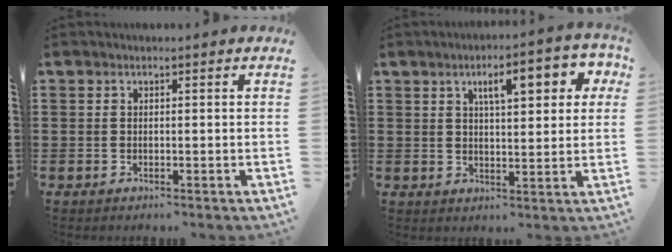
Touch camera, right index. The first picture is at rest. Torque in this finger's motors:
{"motor_torque": [1.32, 0.82, 0.58, 0.09]}